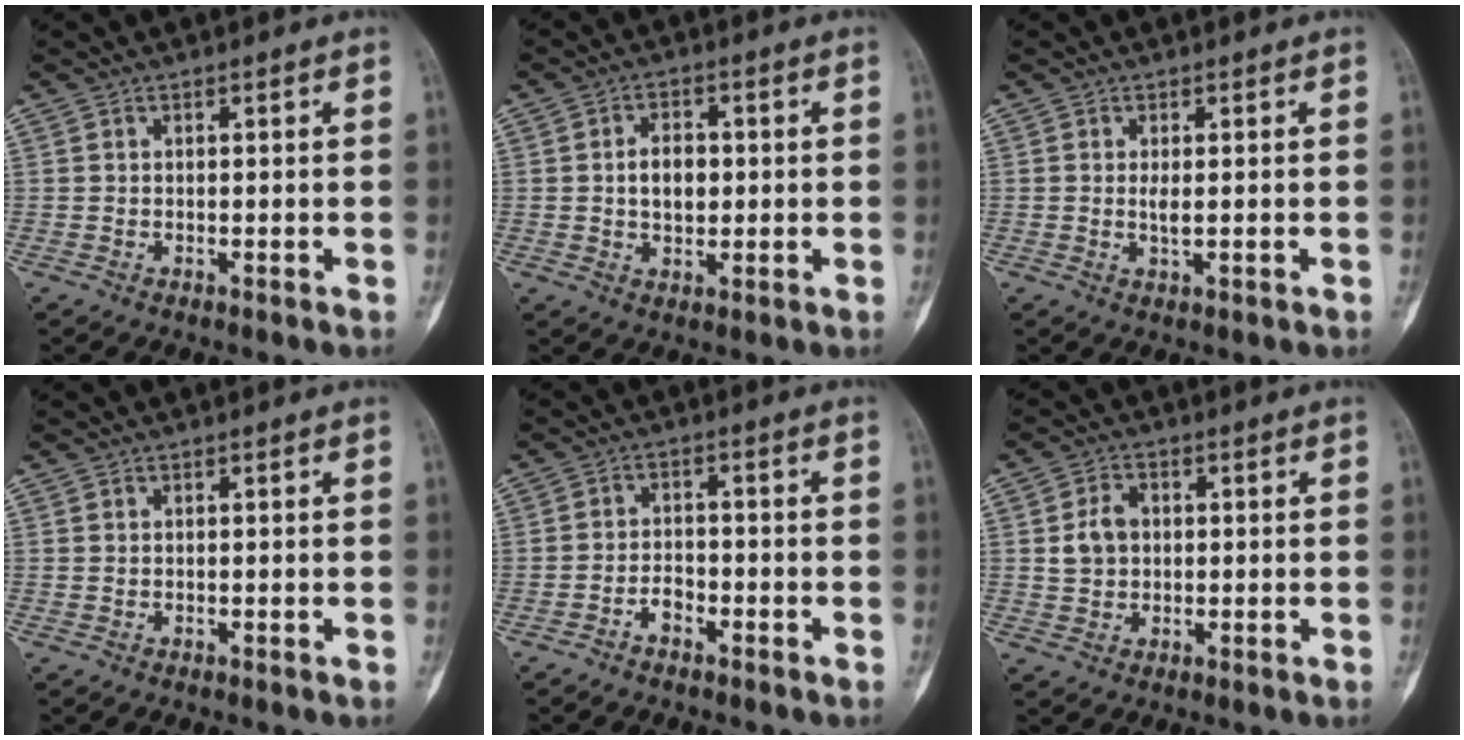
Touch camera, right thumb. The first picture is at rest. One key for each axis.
{"total": 5.8, "fx": 0.2, "fy": 3.9, "fz": 4.4, "tx": -0.054, "ty": 0.004, "tz": 0.002}
{"total": 2.0, "fx": 0.0, "fy": 0.5, "fz": 1.9, "tx": -0.042, "ty": -0.005, "tz": 0.003}
{"total": 0.0}
{"total": 3.2, "fx": -2.0, "fy": 1.9, "fz": 1.6, "tx": -0.021, "ty": 0.019, "tz": -0.036}
{"total": 5.3, "fx": 0.6, "fy": 4.2, "fz": 3.2, "tx": -0.040, "ty": 0.006, "tz": 0.010}